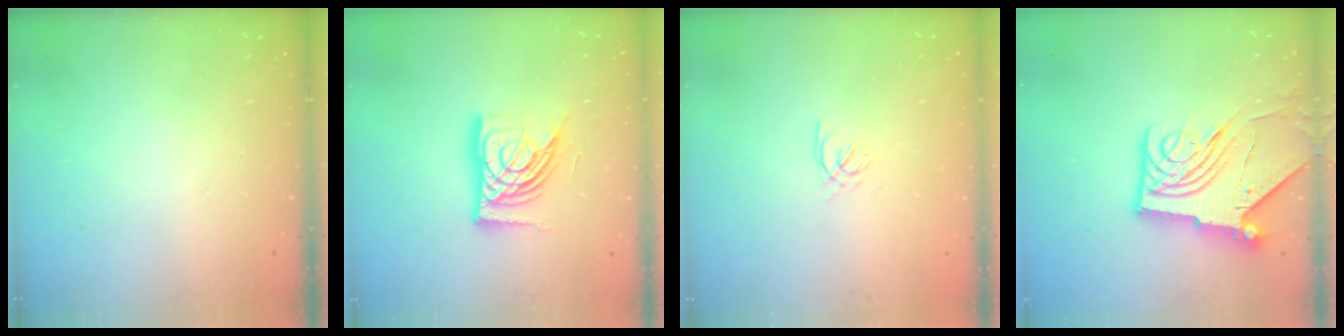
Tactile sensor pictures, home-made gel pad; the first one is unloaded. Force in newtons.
{"total": 15.7, "press": 15.5, "slide": 2.2}
{"total": 2.0, "press": 1.9, "slide": 0.5}
{"total": 12.4, "press": 12.3, "slide": 1.4}